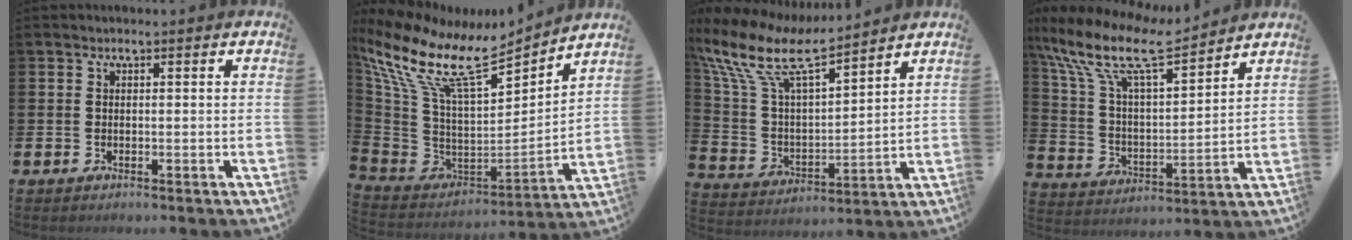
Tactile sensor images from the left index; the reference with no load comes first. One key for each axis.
{"total": 13.3, "fx": 9.8, "fy": 4.5, "fz": 7.9, "tx": -0.200, "ty": -0.068, "tz": 0.166}
{"total": 10.9, "fx": 8.8, "fy": 3.1, "fz": 5.6, "tx": -0.146, "ty": -0.051, "tz": 0.156}
{"total": 11.9, "fx": 9.6, "fy": 3.2, "fz": 6.3, "tx": -0.160, "ty": -0.052, "tz": 0.167}